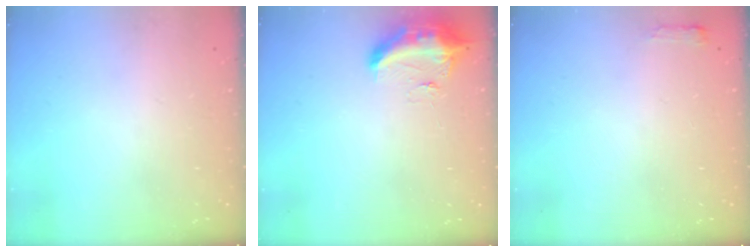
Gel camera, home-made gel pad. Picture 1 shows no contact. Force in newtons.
{"total": 9.6, "press": 9.6, "slide": 0.6}
{"total": 2.7, "press": 2.6, "slide": 0.5}